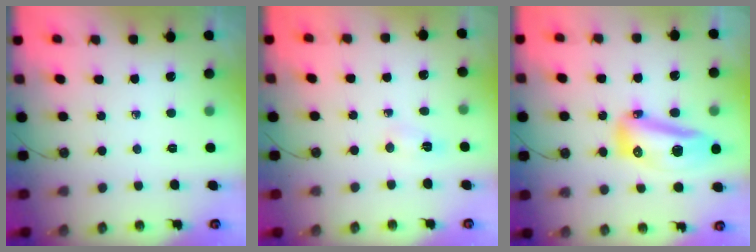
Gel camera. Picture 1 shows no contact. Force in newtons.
{"total": 2.9, "press": 2.9, "slide": 0.4}
{"total": 16.2, "press": 15.0, "slide": 6.1}